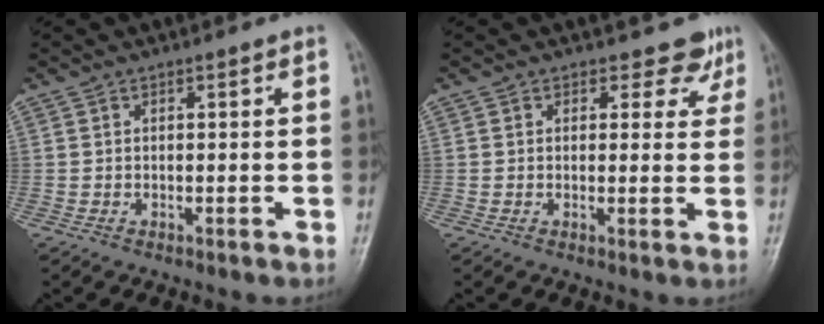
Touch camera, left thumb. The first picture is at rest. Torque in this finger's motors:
{"motor_torque": [0.05, 0.10, 0.07, 0.02, 0.00]}